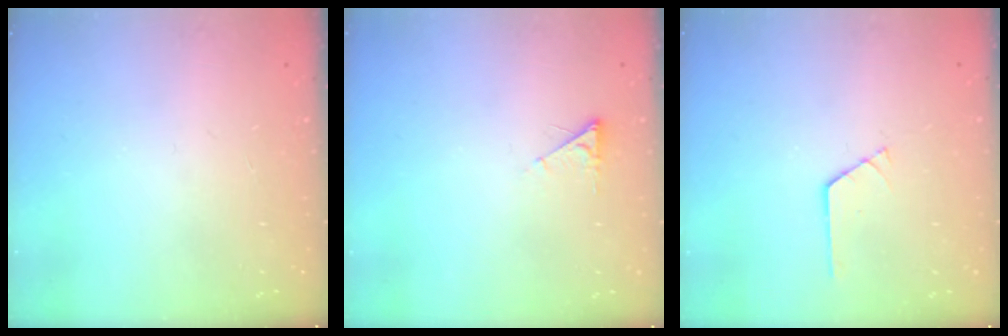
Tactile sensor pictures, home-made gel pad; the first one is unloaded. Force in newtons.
{"total": 2.6, "press": 2.6, "slide": 0.4}
{"total": 0.9, "press": 0.9, "slide": 0.1}